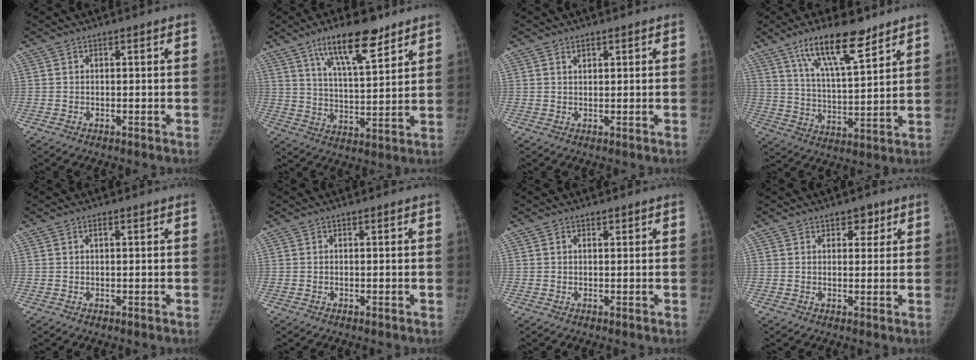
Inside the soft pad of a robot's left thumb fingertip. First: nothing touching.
{"total": 14.1, "force": [9.0, 4.3, 9.9], "torque": [-0.142, -0.045, 0.156]}
{"total": 1.3, "force": [0.9, 0.6, 0.6], "torque": [-0.005, -0.005, 0.015]}
{"total": 14.6, "force": [9.6, 4.0, 10.2], "torque": [-0.157, -0.047, 0.175]}
{"total": 0.8, "force": [0.3, 0.3, 0.6], "torque": [-0.011, 0.002, 0.005]}
{"total": 0.0}
{"total": 0.6, "force": [0.4, 0.3, 0.2], "torque": [-0.003, -0.002, 0.006]}
{"total": 2.9, "force": [1.7, 2.0, 1.3], "torque": [0.007, -0.007, 0.022]}